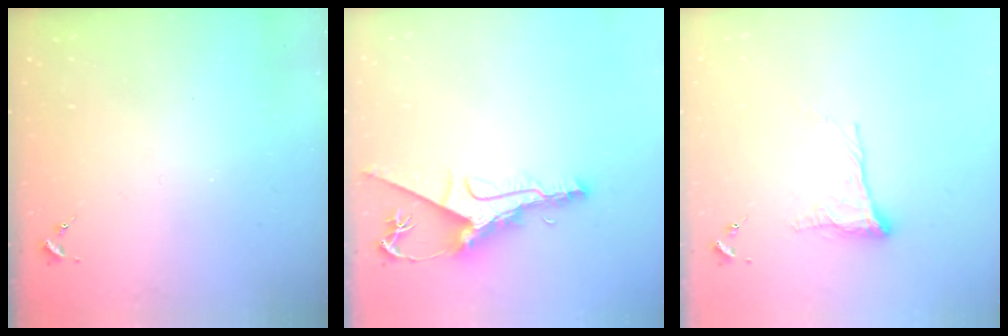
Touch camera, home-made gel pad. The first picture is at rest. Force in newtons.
{"total": 11.4, "press": 11.3, "slide": 1.0}
{"total": 9.4, "press": 9.4, "slide": 0.7}